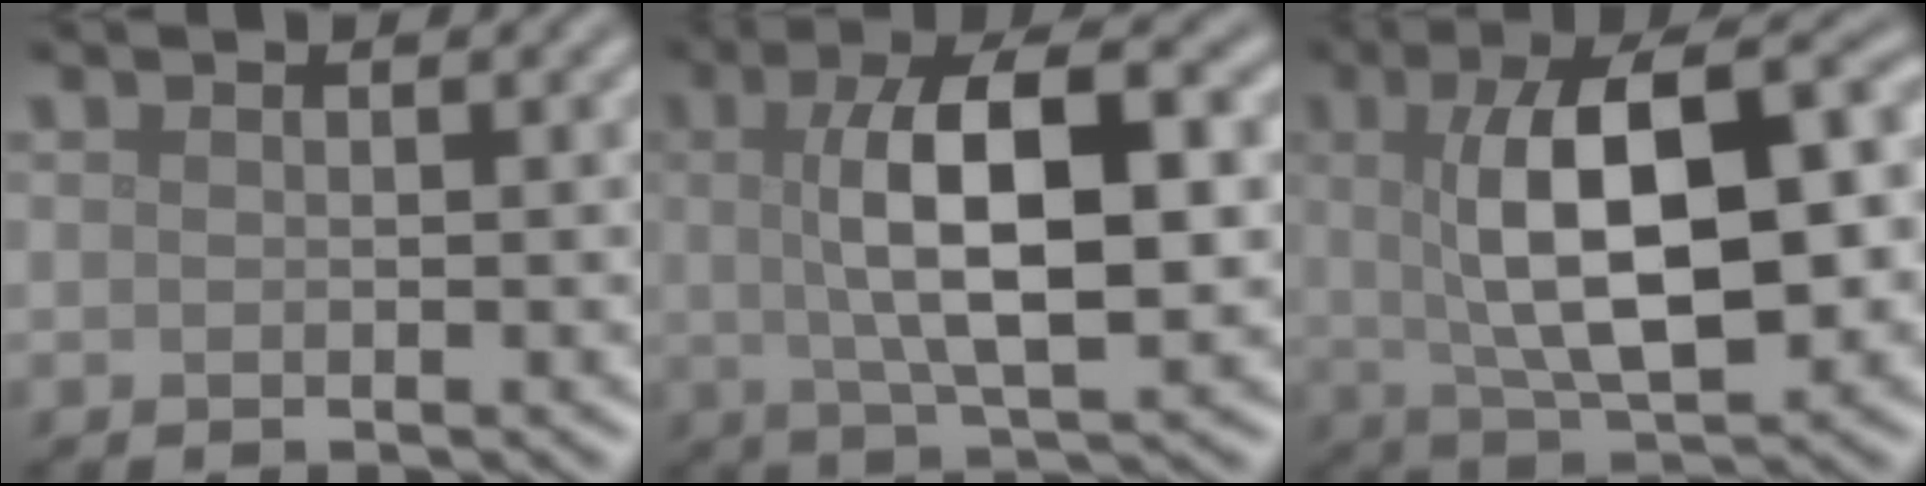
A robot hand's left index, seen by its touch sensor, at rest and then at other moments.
{"total": 9.5, "force": [1.1, 3.1, 8.9], "torque": [-0.138, 0.011, 0.015]}
{"total": 11.7, "force": [1.2, 4.4, 10.8], "torque": [-0.163, 0.012, 0.018]}